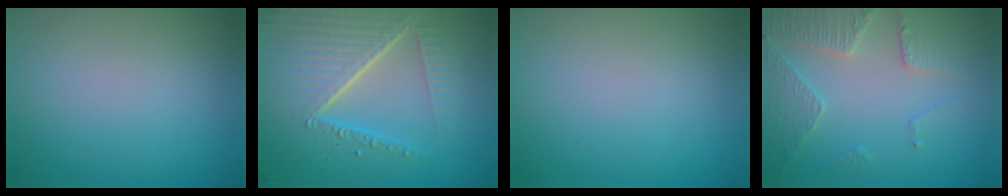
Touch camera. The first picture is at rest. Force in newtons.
{"total": 8.5, "press": 5.9, "slide": 6.1}
{"total": 0.0}
{"total": 4.6, "press": 3.4, "slide": 3.1}